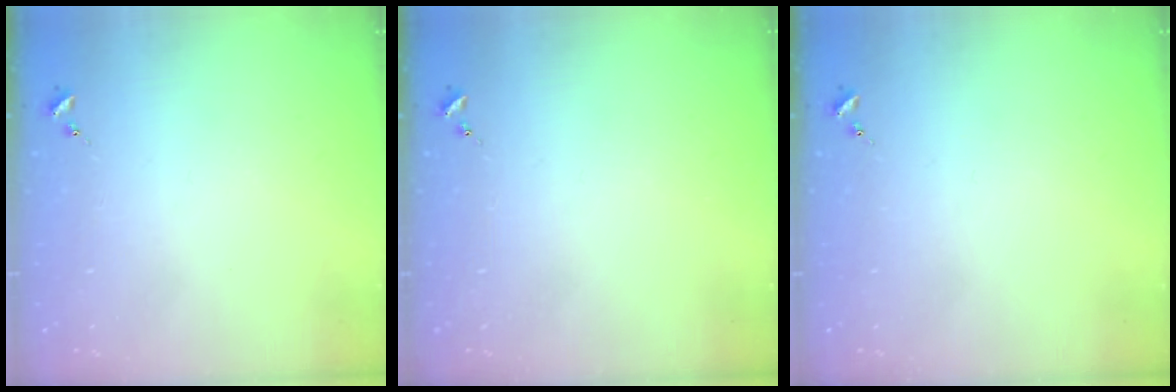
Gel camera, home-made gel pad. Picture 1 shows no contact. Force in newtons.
{"total": 0.0}
{"total": 0.0}